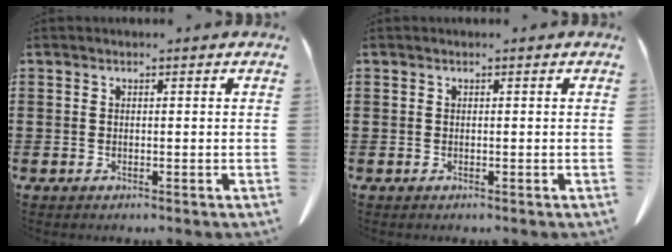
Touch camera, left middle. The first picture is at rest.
{"total": 0.0}